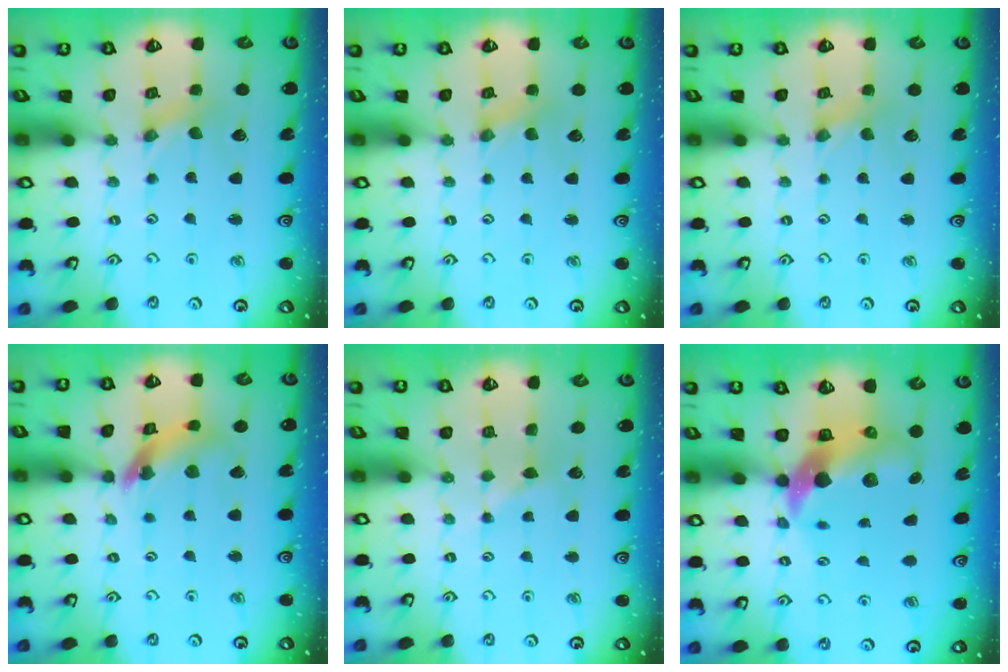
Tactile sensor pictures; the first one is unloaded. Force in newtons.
{"total": 1.4, "press": 1.3, "slide": 0.3}
{"total": 0.9, "press": 0.9, "slide": 0.1}
{"total": 11.8, "press": 11.7, "slide": 1.4}
{"total": 2.9, "press": 2.9, "slide": 0.4}
{"total": 11.0, "press": 10.8, "slide": 1.6}